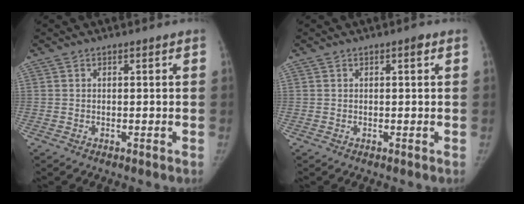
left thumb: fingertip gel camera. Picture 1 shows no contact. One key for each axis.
{"total": 0.9, "fx": 0.4, "fy": 0.3, "fz": 0.8, "tx": -0.010, "ty": 0.002, "tz": 0.003}